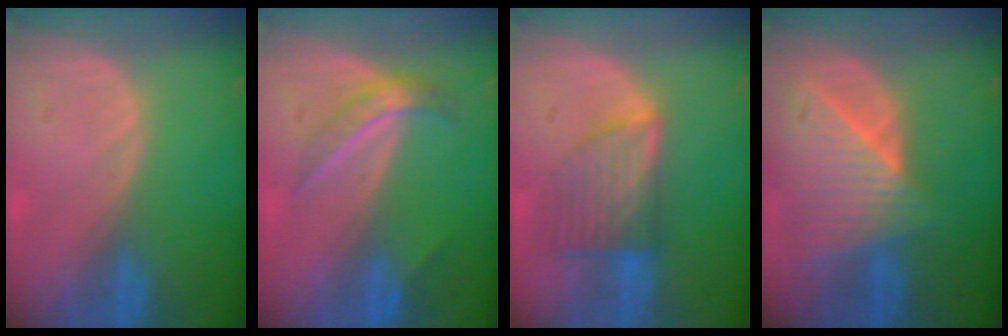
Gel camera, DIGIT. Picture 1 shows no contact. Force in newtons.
{"total": 4.6, "press": 4.0, "slide": 2.3}
{"total": 7.2, "press": 6.4, "slide": 3.4}
{"total": 9.0, "press": 8.0, "slide": 4.0}